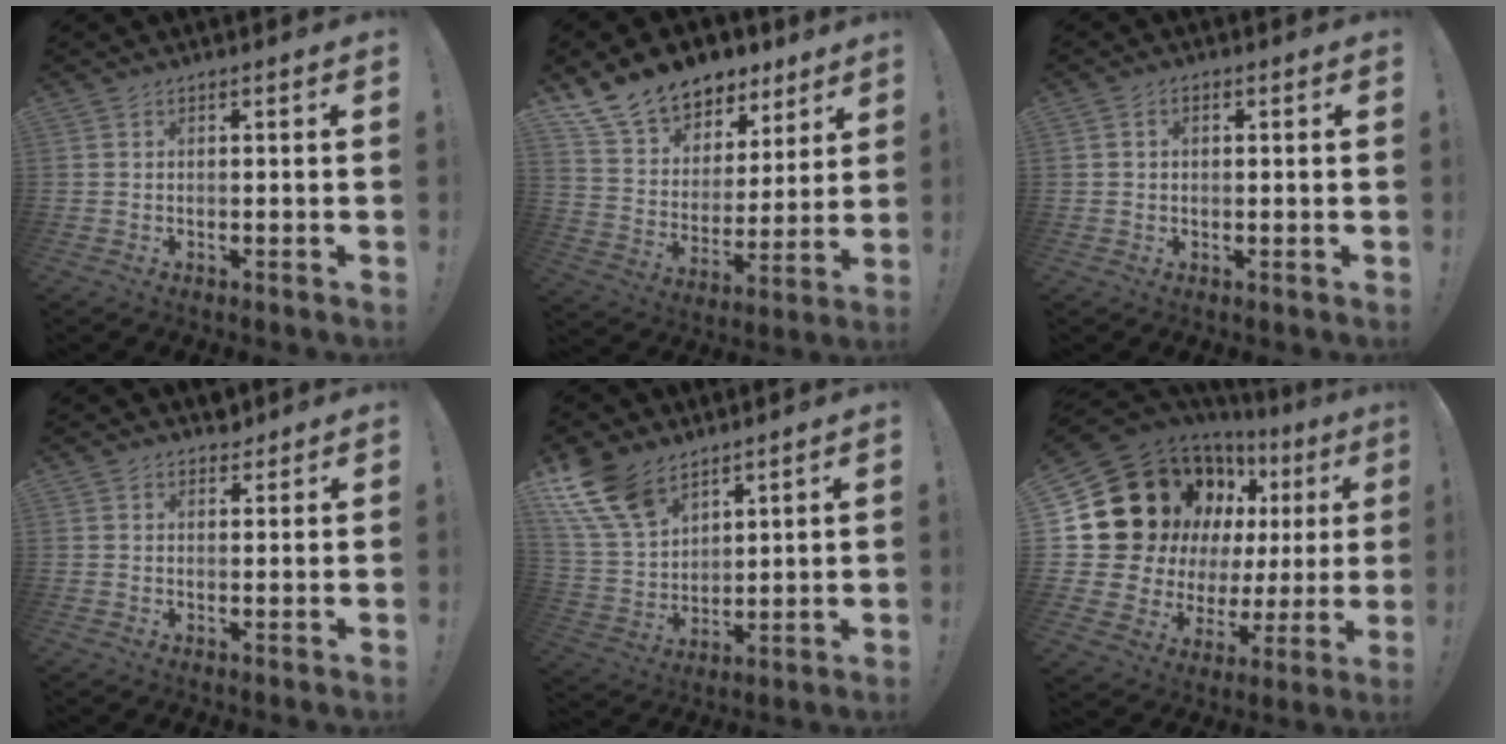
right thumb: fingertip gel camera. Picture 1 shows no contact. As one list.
[{"total": 13.8, "force": [10.7, 7.9, 3.6], "torque": [-0.076, -0.077, 0.206]}, {"total": 1.4, "force": [-0.1, 1.1, 0.8], "torque": [-0.015, 0.004, -0.002]}, {"total": 2.6, "force": [2.2, 1.4, 0.4], "torque": [0.002, -0.011, 0.039]}, {"total": 15.0, "force": [10.2, 8.3, 7.2], "torque": [-0.164, -0.055, 0.200]}, {"total": 22.0, "force": [10.3, 14.8, 12.7], "torque": [-0.211, -0.087, 0.229]}]